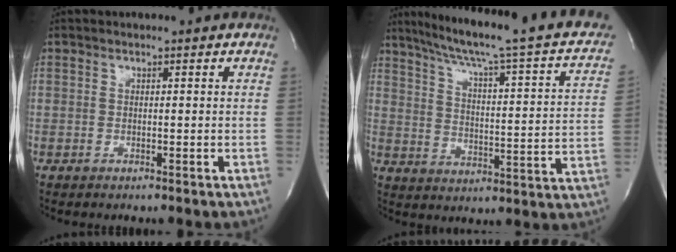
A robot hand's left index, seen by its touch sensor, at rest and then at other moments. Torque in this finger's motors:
{"motor_torque": [-0.60, -0.71, 0.14, 0.03]}